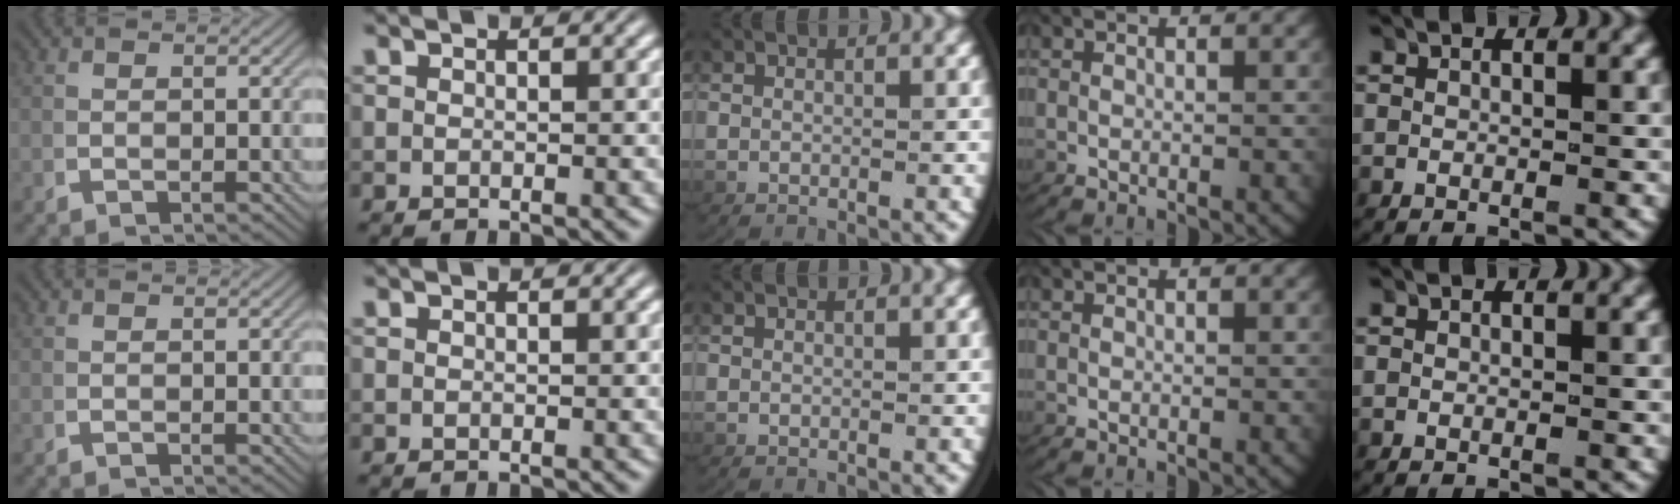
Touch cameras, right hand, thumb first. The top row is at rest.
{}